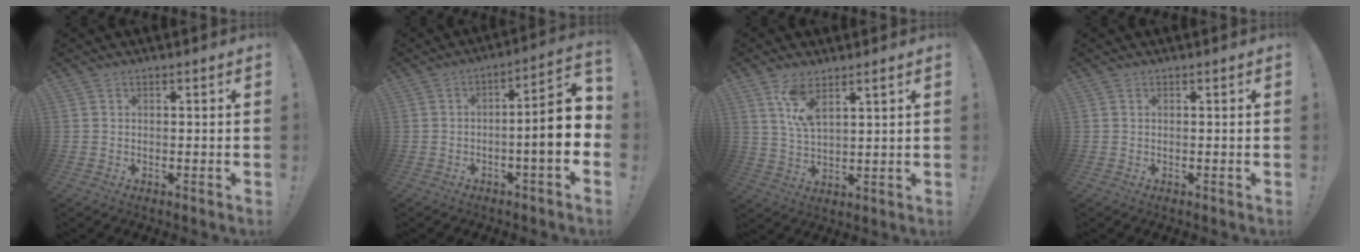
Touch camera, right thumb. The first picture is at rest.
{"total": 10.7, "force": [-1.5, 1.1, 10.6], "torque": [-0.154, -0.002, -0.029]}
{"total": 8.3, "force": [5.0, 2.9, 5.9], "torque": [-0.106, -0.019, 0.090]}
{"total": 0.0}